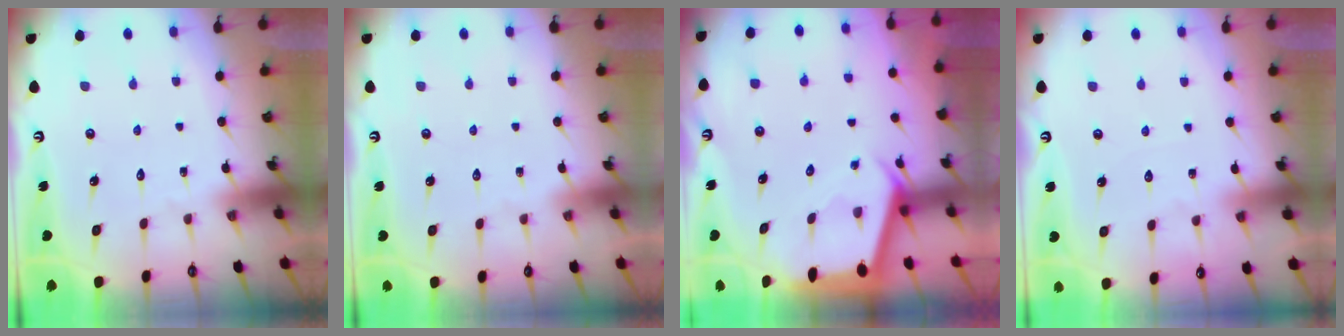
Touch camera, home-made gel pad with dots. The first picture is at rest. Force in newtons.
{"total": 0.0}
{"total": 2.3, "press": 2.3, "slide": 0.3}
{"total": 2.3, "press": 2.3, "slide": 0.4}